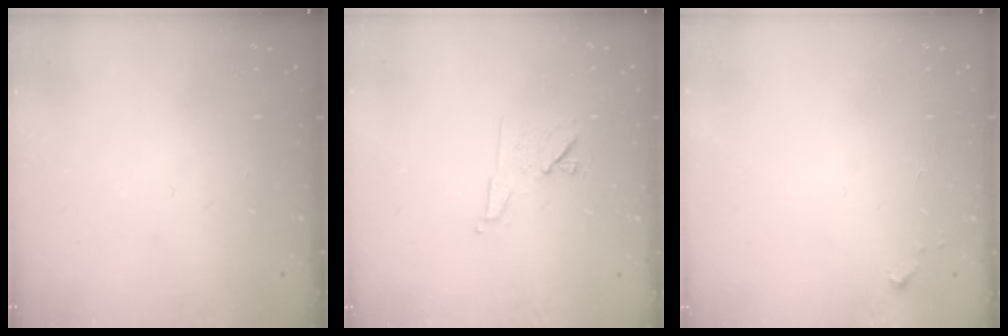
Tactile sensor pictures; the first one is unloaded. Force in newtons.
{"total": 7.5, "press": 7.4, "slide": 1.3}
{"total": 2.6, "press": 2.6, "slide": 0.4}